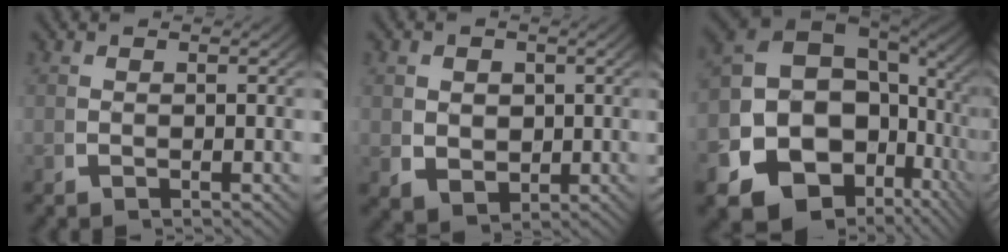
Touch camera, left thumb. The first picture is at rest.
{"total": 4.3, "force": [0.1, 3.6, 2.3], "torque": [-0.051, -0.027, 0.019]}
{"total": 19.6, "force": [-3.4, 14.7, 12.5], "torque": [-0.249, -0.071, -0.037]}